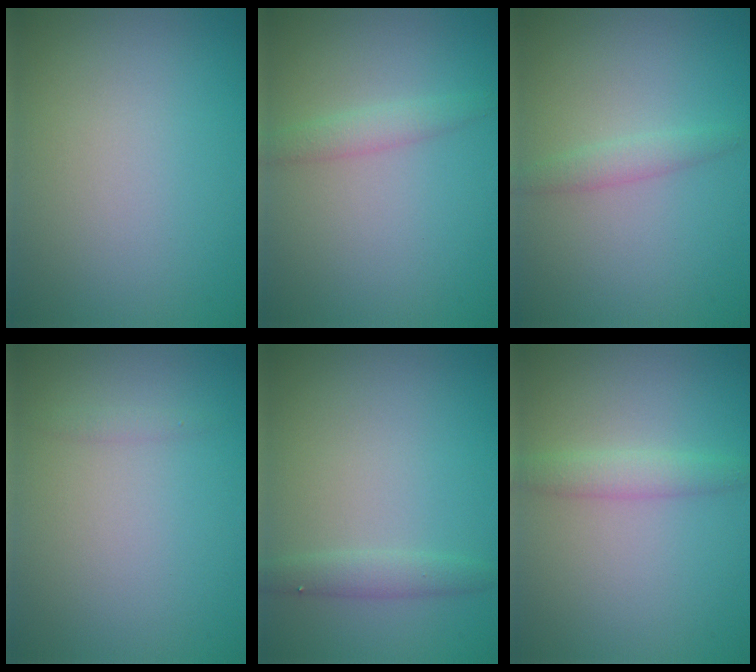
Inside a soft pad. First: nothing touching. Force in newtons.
{"total": 1.5, "press": 1.5, "slide": 0.1}
{"total": 1.5, "press": 1.5, "slide": 0.0}
{"total": 0.5, "press": 0.5, "slide": 0.0}
{"total": 1.6, "press": 1.6, "slide": 0.0}
{"total": 1.9, "press": 1.9, "slide": 0.1}